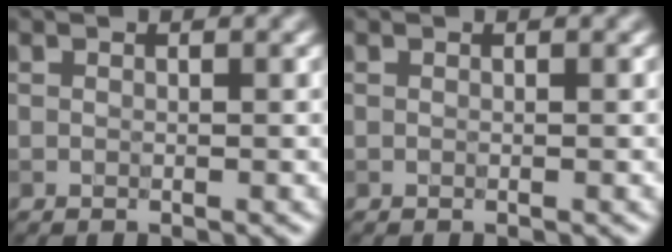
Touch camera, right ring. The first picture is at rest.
{"total": 0.0}